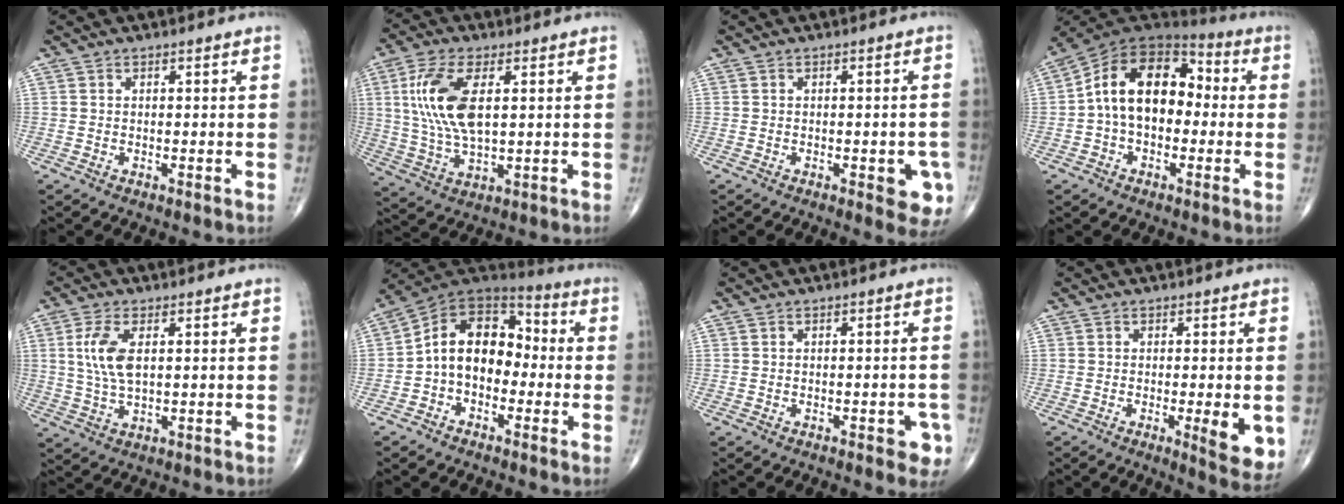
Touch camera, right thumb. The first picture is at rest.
{"total": 13.3, "force": [2.9, 6.0, 11.5], "torque": [-0.244, -0.006, 0.061]}
{"total": 6.2, "force": [-2.1, 2.5, 5.3], "torque": [-0.040, -0.002, -0.019]}
{"total": 16.3, "force": [0.0, 10.8, 12.2], "torque": [-0.175, 0.049, -0.014]}
{"total": 7.5, "force": [1.6, 3.6, 6.3], "torque": [-0.142, -0.004, 0.035]}
{"total": 13.5, "force": [-1.6, 9.6, 9.4], "torque": [-0.125, 0.054, -0.043]}
{"total": 3.8, "force": [-1.6, 1.8, 3.0], "torque": [-0.016, 0.005, -0.016]}
{"total": 6.9, "force": [-1.3, 1.7, 6.6], "torque": [-0.086, -0.017, -0.015]}